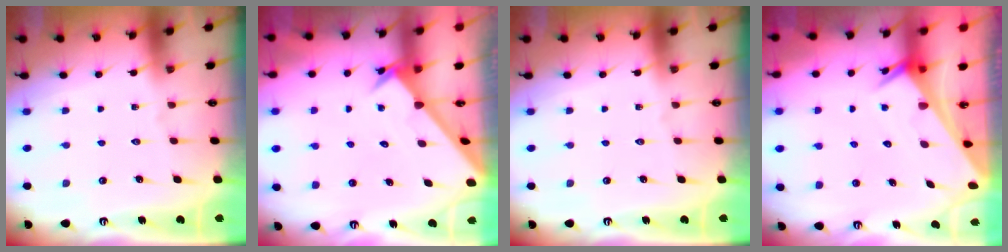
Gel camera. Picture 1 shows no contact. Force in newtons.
{"total": 2.6, "press": 2.6, "slide": 0.2}
{"total": 0.0}
{"total": 2.5, "press": 2.5, "slide": 0.1}